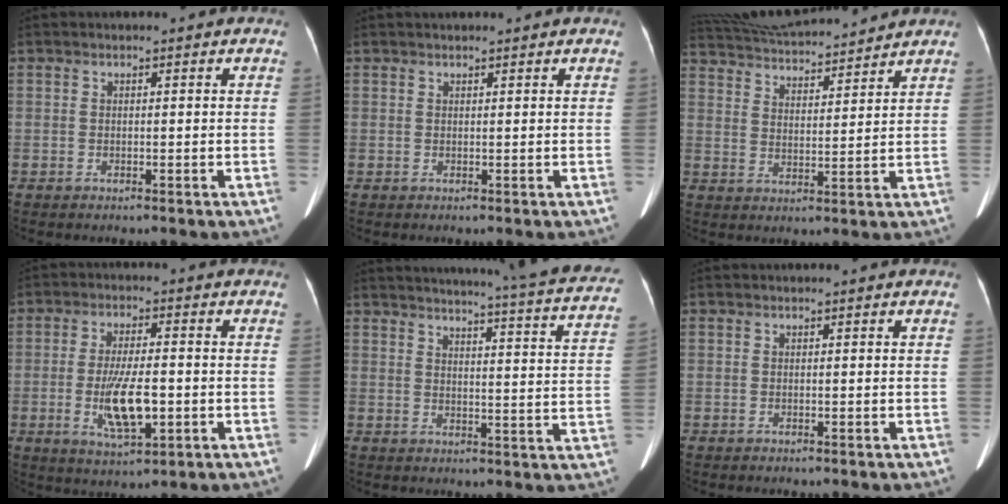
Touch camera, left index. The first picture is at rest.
{"total": 2.7, "force": [2.3, 0.5, 1.1], "torque": [-0.009, 0.030, 0.032]}
{"total": 17.2, "force": [16.2, 2.0, 5.3], "torque": [-0.100, 0.035, 0.255]}
{"total": 8.3, "force": [-1.7, 2.1, 7.8], "torque": [-0.148, -0.009, -0.028]}
{"total": 25.9, "force": [23.5, 0.7, 10.9], "torque": [-0.154, -0.066, 0.268]}
{"total": 0.0}